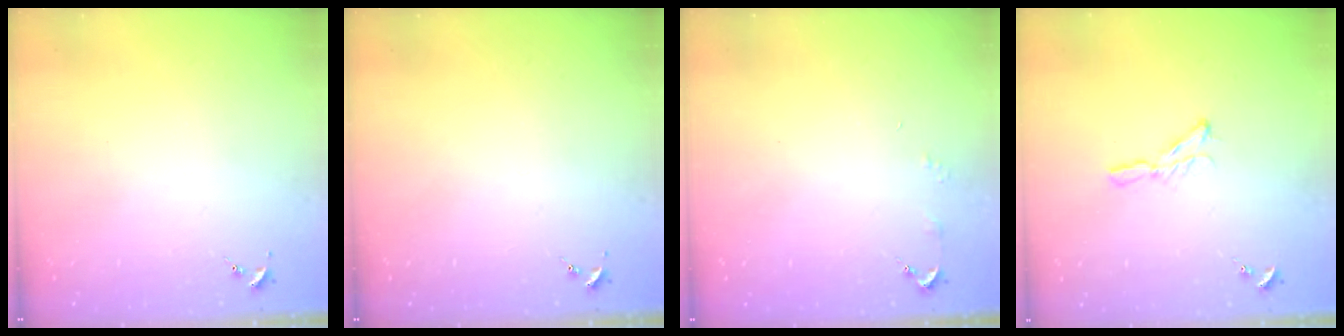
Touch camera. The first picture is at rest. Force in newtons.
{"total": 0.0}
{"total": 2.9, "press": 2.8, "slide": 0.3}
{"total": 5.7, "press": 5.7, "slide": 0.1}